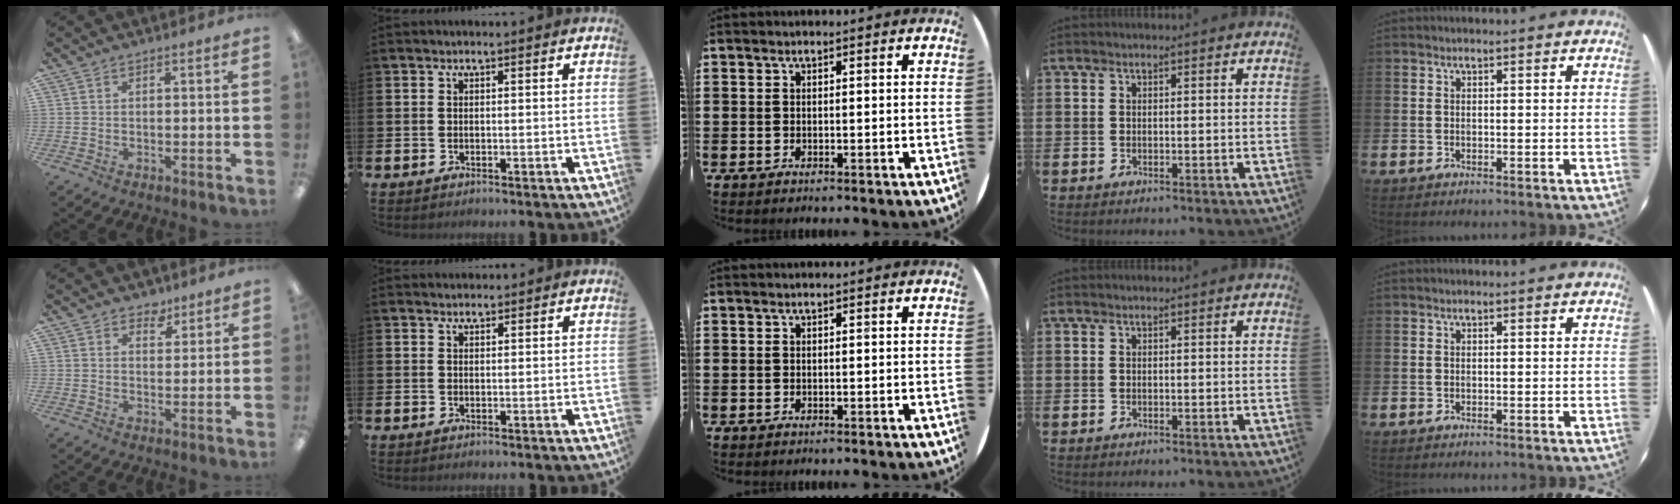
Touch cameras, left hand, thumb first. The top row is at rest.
{"thumb": {"total": 4.2, "force": [3.3, 2.5, 0.7], "torque": [0.000, -0.018, 0.056]}, "index": {"total": 1.2, "force": [1.1, 0.4, 0.0], "torque": [0.013, -0.002, 0.019]}}